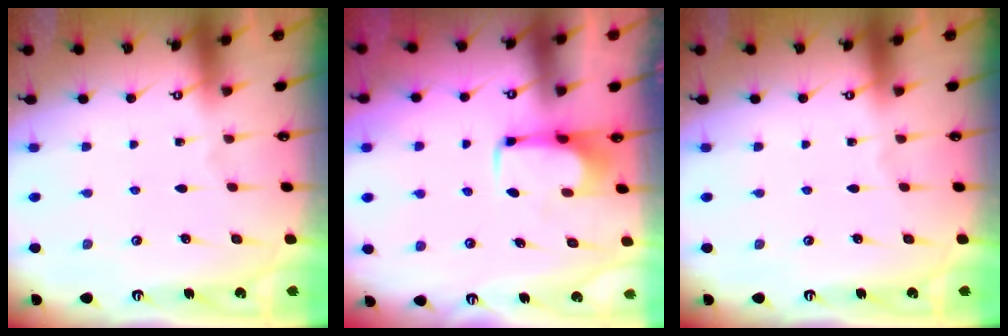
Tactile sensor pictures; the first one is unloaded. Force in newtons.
{"total": 2.0, "press": 2.0, "slide": 0.4}
{"total": 0.0}